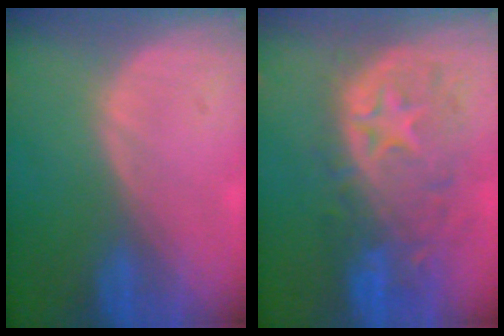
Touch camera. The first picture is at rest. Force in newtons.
{"total": 11.8, "press": 10.1, "slide": 6.1}